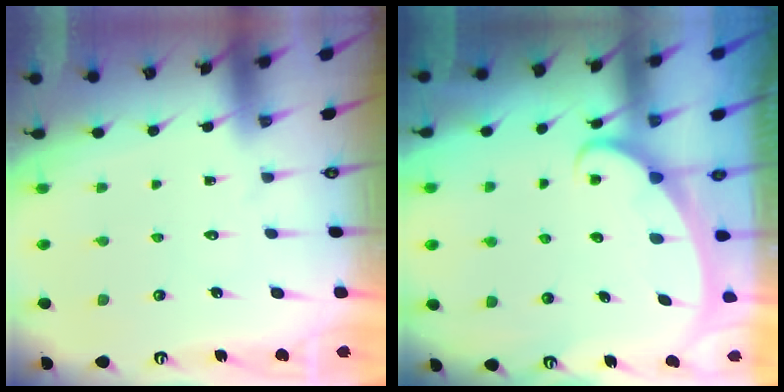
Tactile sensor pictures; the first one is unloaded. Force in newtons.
{"total": 2.4, "press": 2.4, "slide": 0.4}